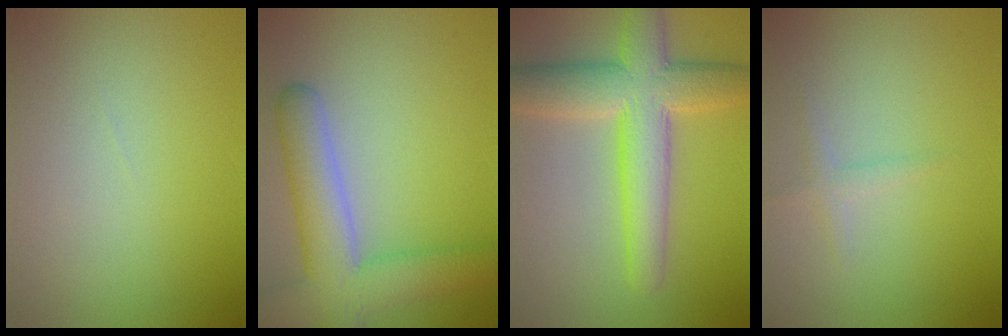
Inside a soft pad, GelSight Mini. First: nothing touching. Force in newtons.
{"total": 7.4, "press": 7.4, "slide": 0.5}
{"total": 8.0, "press": 8.0, "slide": 0.4}
{"total": 1.1, "press": 1.1, "slide": 0.1}